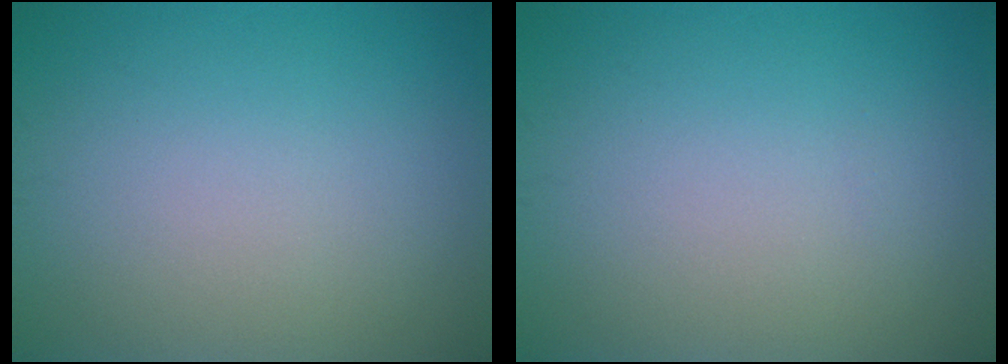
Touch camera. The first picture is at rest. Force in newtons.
{"total": 0.0}